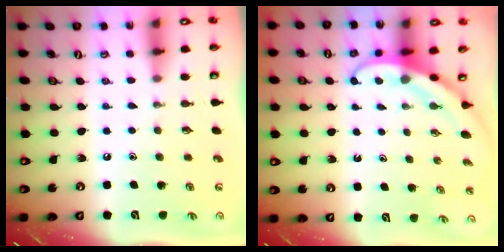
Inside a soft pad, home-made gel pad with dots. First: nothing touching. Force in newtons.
{"total": 3.7, "press": 3.7, "slide": 0.3}